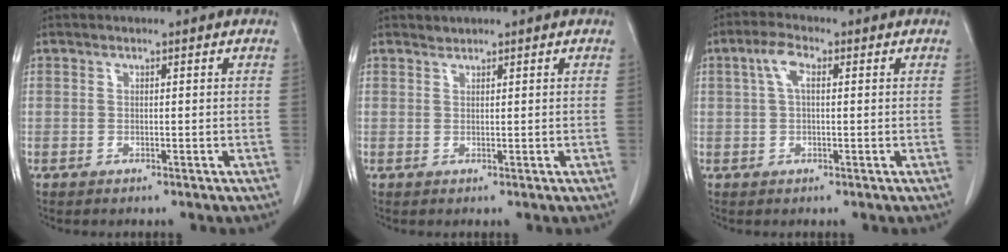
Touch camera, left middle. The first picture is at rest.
{"total": 0.7, "force": [0.6, 0.0, -0.2], "torque": [-0.002, -0.001, 0.012]}
{"total": 3.7, "force": [1.0, 1.4, 3.2], "torque": [-0.069, 0.017, 0.021]}